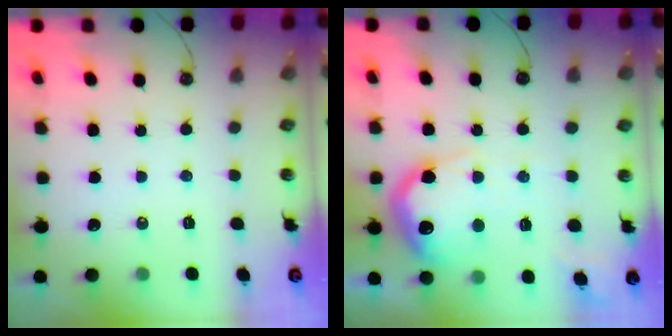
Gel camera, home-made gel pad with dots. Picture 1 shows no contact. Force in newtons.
{"total": 18.9, "press": 18.8, "slide": 1.5}